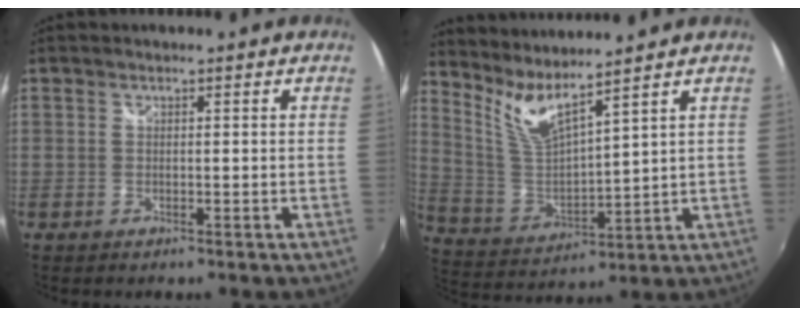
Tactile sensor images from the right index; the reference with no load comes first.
{"total": 7.9, "force": [6.7, -0.1, 4.2], "torque": [-0.085, -0.023, 0.143]}